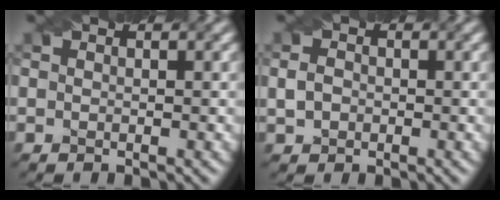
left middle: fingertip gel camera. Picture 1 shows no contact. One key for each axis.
{"total": 1.4, "fx": -0.4, "fy": 1.2, "fz": 0.7, "tx": -0.019, "ty": 0.000, "tz": -0.008}